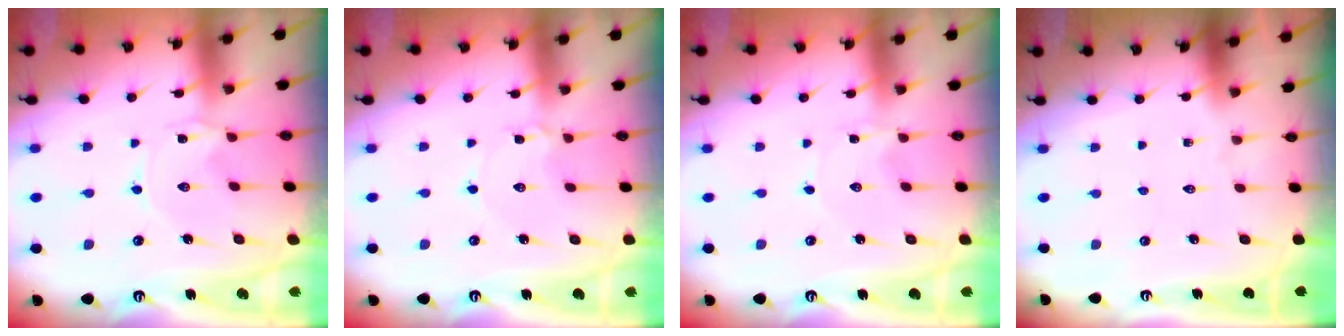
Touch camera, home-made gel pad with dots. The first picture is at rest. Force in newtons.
{"total": 2.0, "press": 2.0, "slide": 0.2}
{"total": 0.0}
{"total": 0.0}